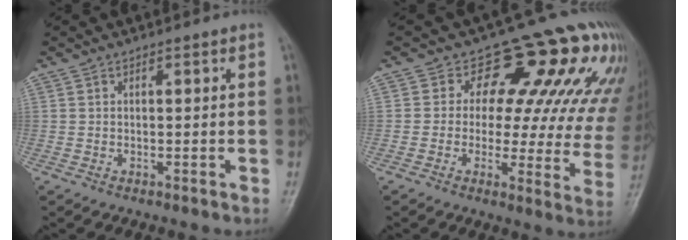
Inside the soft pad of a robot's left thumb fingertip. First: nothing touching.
{"total": 18.4, "force": [9.7, 9.3, 12.6], "torque": [-0.097, -0.035, 0.095]}